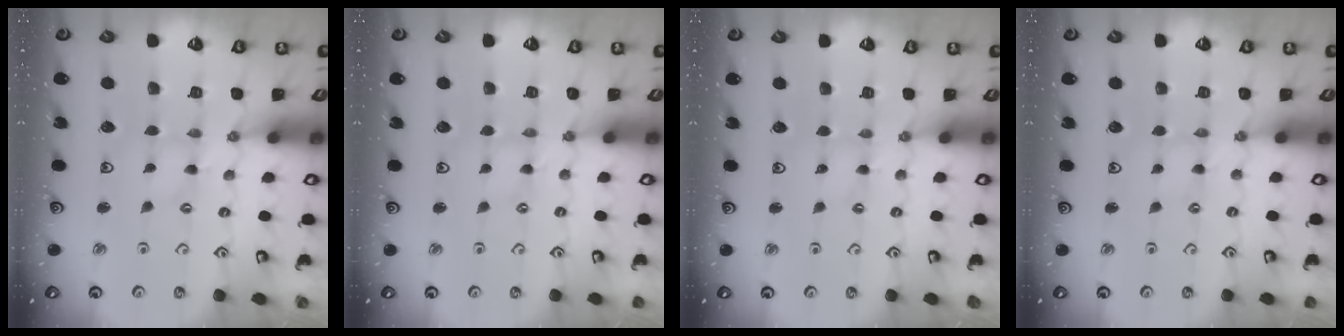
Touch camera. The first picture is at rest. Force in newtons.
{"total": 0.0}
{"total": 0.8, "press": 0.7, "slide": 0.2}
{"total": 0.0}